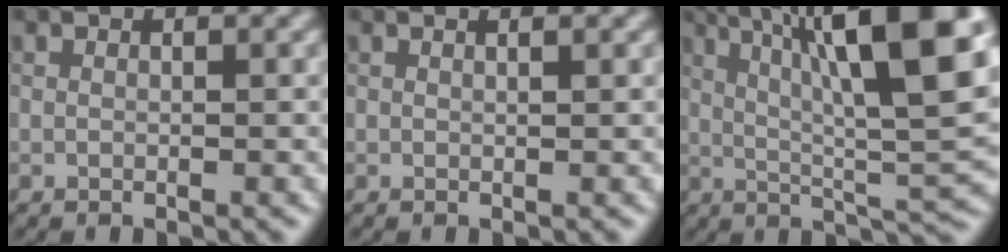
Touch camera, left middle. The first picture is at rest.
{"total": 1.3, "force": [0.8, 0.6, 0.9], "torque": [0.009, 0.008, -0.006]}
{"total": 12.7, "force": [4.4, 2.9, 11.5], "torque": [-0.177, 0.017, 0.079]}